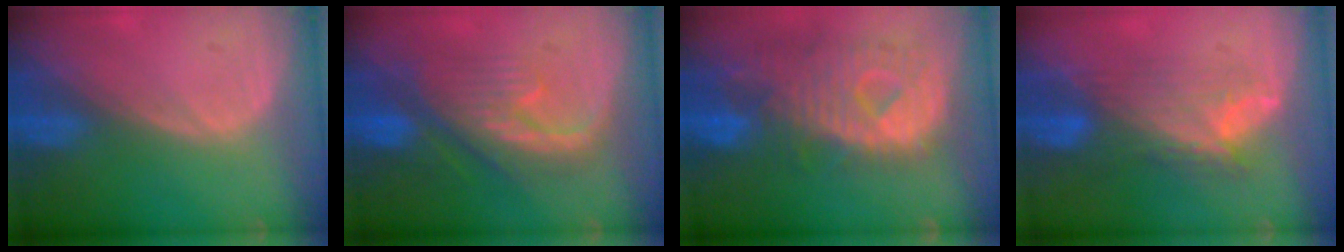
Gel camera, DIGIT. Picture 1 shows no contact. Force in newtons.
{"total": 8.5, "press": 8.3, "slide": 1.5}
{"total": 12.0, "press": 10.3, "slide": 6.0}
{"total": 7.4, "press": 7.1, "slide": 2.1}